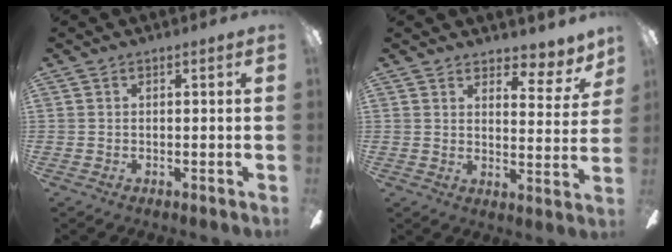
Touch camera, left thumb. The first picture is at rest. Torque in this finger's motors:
{"motor_torque": [0.06, 0.02, -0.68, -0.05, 0.03]}